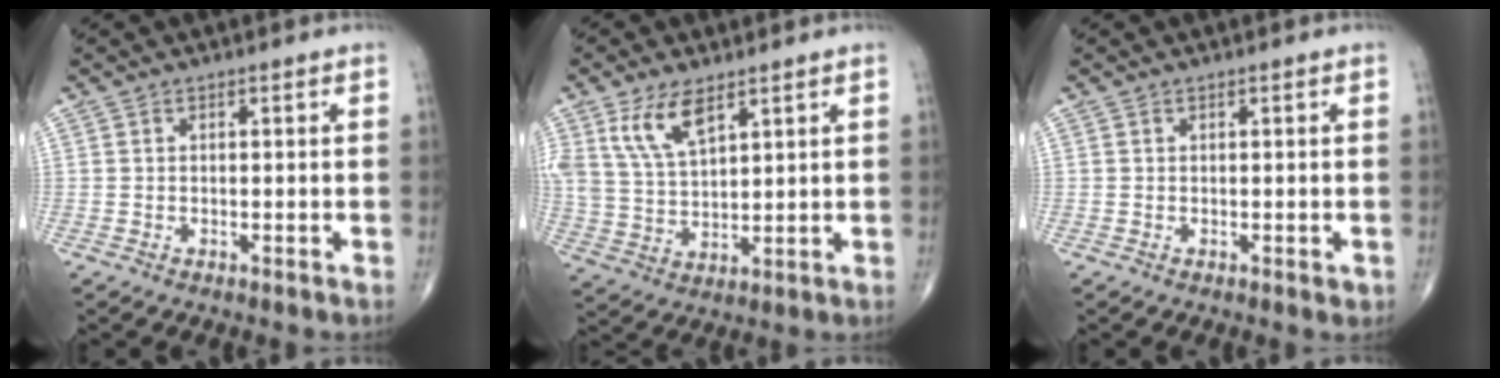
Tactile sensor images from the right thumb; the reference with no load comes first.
{"total": 9.0, "force": [5.2, 4.0, 6.2], "torque": [-0.119, -0.017, 0.111]}
{"total": 0.9, "force": [-0.1, 0.6, 0.7], "torque": [-0.006, -0.002, -0.001]}